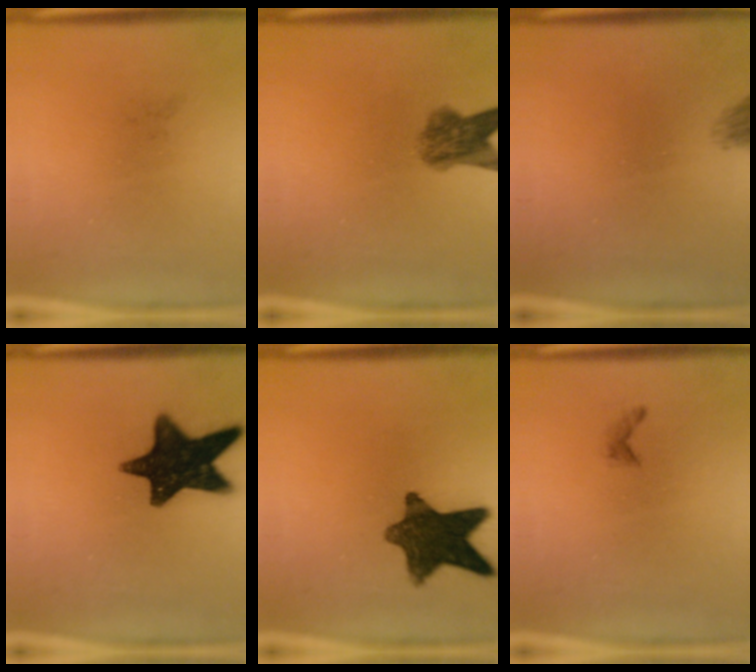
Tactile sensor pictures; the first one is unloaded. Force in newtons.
{"total": 5.2}
{"total": 1.3}
{"total": 14.9}
{"total": 11.3}
{"total": 0.6}